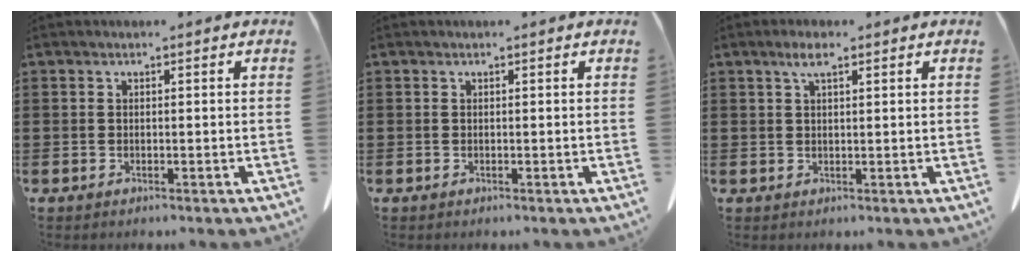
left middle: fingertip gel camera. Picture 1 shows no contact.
{"total": 0.0}
{"total": 2.8, "force": [1.5, 0.7, 2.3], "torque": [-0.048, 0.007, 0.024]}